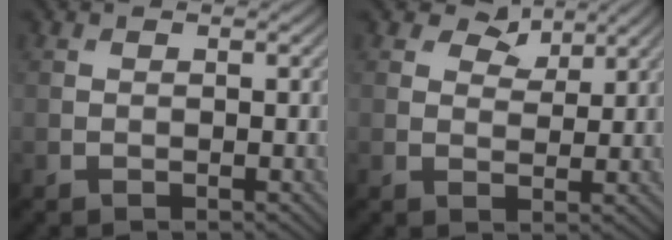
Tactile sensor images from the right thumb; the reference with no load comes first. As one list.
[{"total": 4.0, "force": [2.8, 2.3, 1.8], "torque": [-0.032, 0.001, 0.047]}]